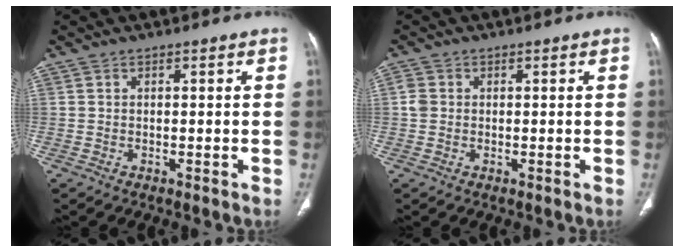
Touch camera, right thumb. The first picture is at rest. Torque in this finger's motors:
{"motor_torque": [-0.02, -0.06, 0.48, 0.25, 0.02]}